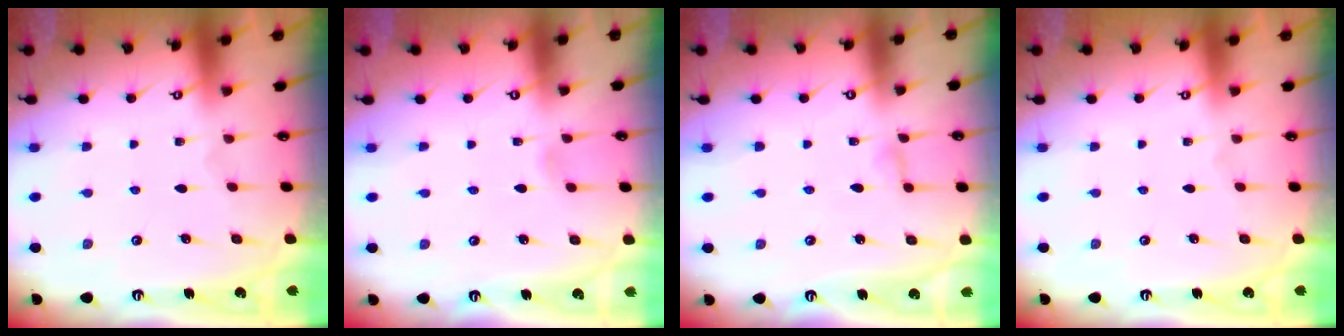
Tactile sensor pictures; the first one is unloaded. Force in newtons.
{"total": 2.0, "press": 2.0, "slide": 0.3}
{"total": 3.9, "press": 3.9, "slide": 0.5}
{"total": 0.0}